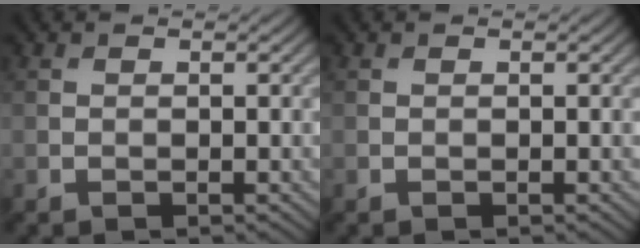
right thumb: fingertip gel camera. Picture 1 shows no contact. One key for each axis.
{"total": 0.0}